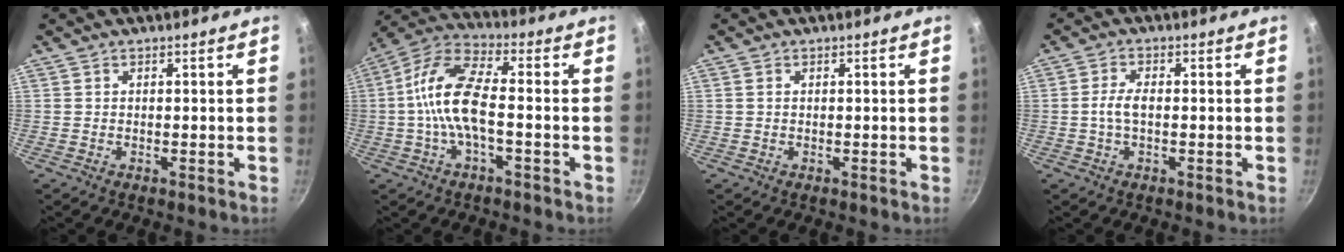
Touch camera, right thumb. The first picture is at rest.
{"total": 11.8, "force": [-1.7, 4.6, 10.7], "torque": [-0.217, 0.037, -0.051]}
{"total": 0.7, "force": [0.2, 0.5, 0.5], "torque": [-0.010, 0.001, 0.002]}
{"total": 3.5, "force": [-0.3, 1.6, 3.1], "torque": [-0.065, 0.011, -0.010]}